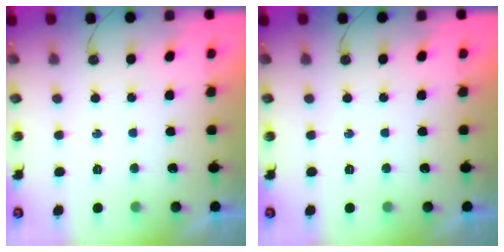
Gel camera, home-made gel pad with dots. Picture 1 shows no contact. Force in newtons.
{"total": 0.0}